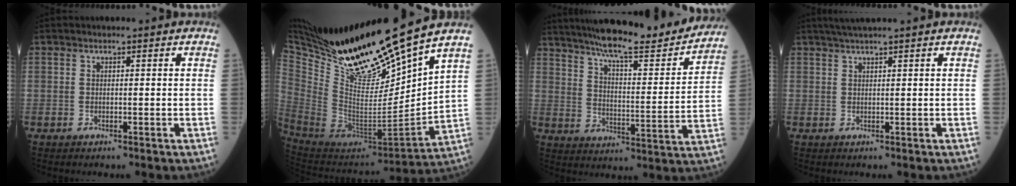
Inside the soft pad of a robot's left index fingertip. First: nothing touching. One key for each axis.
{"total": 22.4, "fx": 18.5, "fy": -0.7, "fz": 12.6, "tx": -0.211, "ty": -0.045, "tz": 0.341}
{"total": 22.9, "fx": 20.4, "fy": 1.8, "fz": 10.2, "tx": -0.168, "ty": -0.029, "tz": 0.284}
{"total": 3.0, "fx": 2.4, "fy": -0.7, "fz": 1.6, "tx": -0.028, "ty": 0.015, "tz": 0.047}